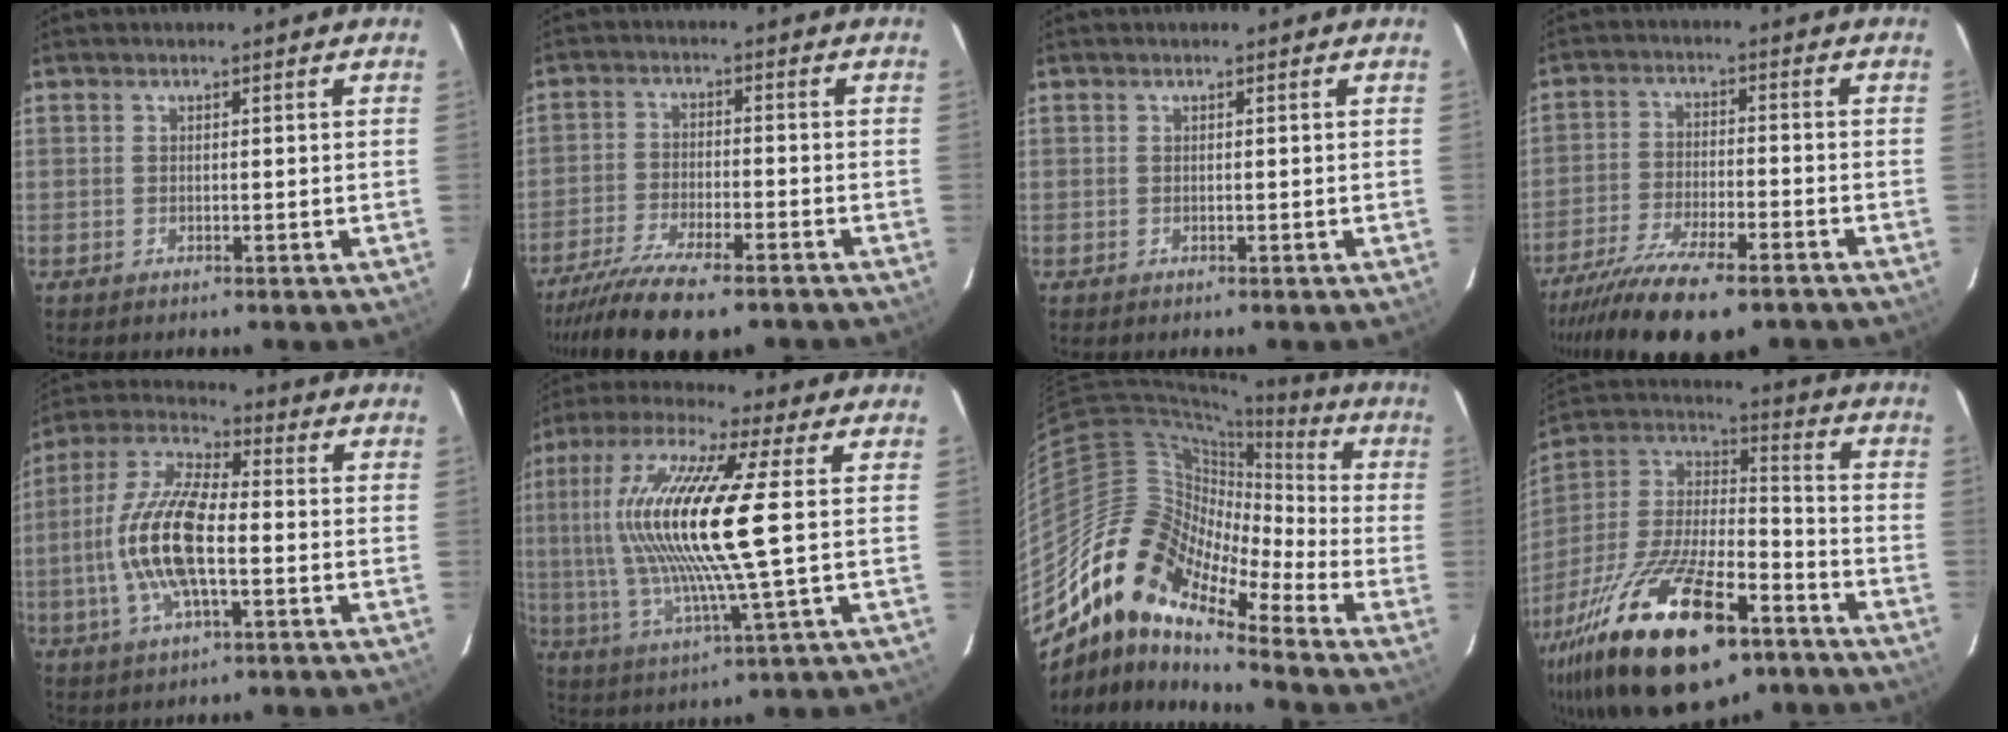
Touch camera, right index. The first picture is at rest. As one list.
[{"total": 14.2, "force": [-11.4, 3.2, 7.8], "torque": [-0.173, -0.038, -0.198]}, {"total": 0.0}, {"total": 17.3, "force": [-13.6, 4.3, 9.8], "torque": [-0.201, -0.044, -0.226]}, {"total": 14.7, "force": [-2.5, 5.2, 13.5], "torque": [-0.282, 0.002, -0.056]}, {"total": 19.6, "force": [2.0, 1.9, 19.4], "torque": [-0.376, 0.003, 0.037]}, {"total": 14.5, "force": [-10.5, 4.8, 8.7], "torque": [-0.123, 0.006, -0.220]}, {"total": 30.7, "force": [-17.9, 12.1, 21.8], "torque": [-0.423, -0.027, -0.292]}]